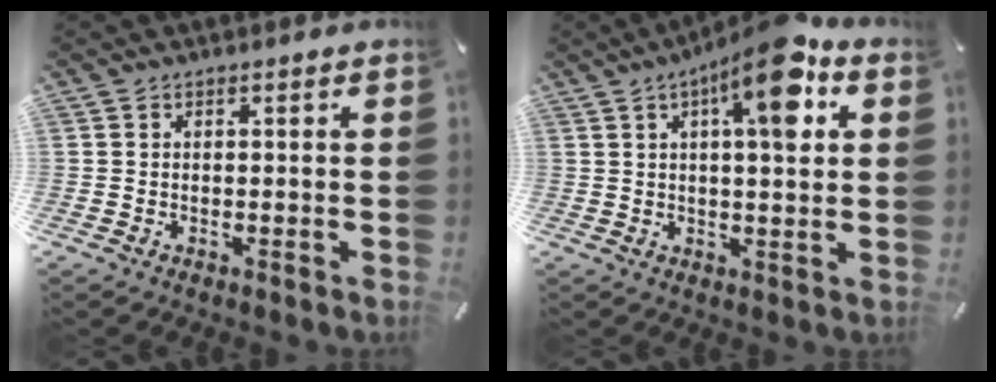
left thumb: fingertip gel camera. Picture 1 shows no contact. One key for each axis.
{"total": 13.6, "fx": 5.7, "fy": 3.6, "fz": 11.8, "tx": -0.169, "ty": -0.025, "tz": 0.085}